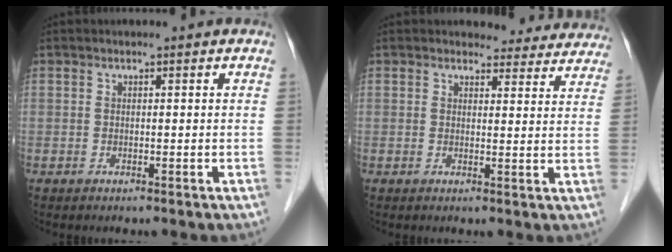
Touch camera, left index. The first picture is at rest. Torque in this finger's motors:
{"motor_torque": [0.57, -0.72, 0.01, 0.00]}